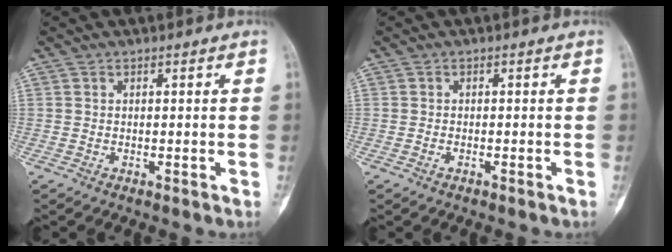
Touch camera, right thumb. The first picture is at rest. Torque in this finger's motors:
{"motor_torque": [-0.28, 0.04, -0.27, 0.00, -0.02]}